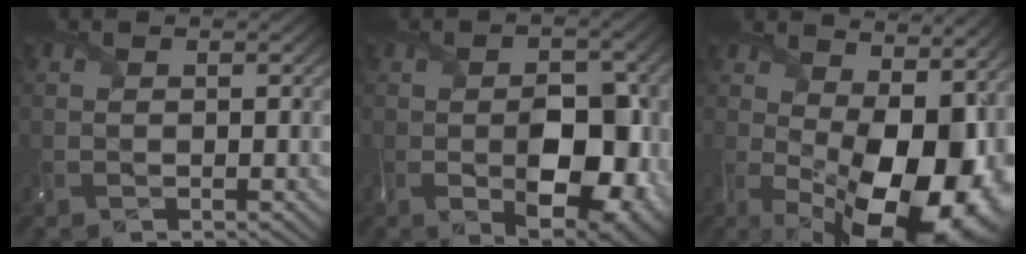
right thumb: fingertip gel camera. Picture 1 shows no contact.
{"total": 10.6, "force": [-2.0, 6.1, 8.4], "torque": [-0.122, -0.021, -0.016]}
{"total": 18.3, "force": [-0.5, 9.9, 15.4], "torque": [-0.194, -0.031, 0.028]}